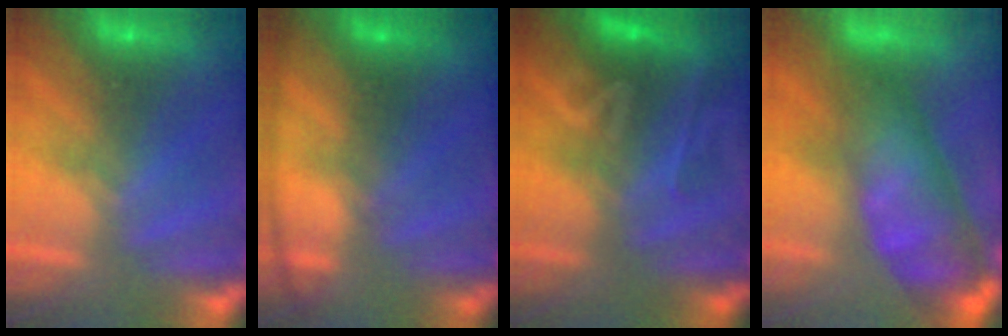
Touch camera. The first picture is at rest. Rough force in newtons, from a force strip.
{"total": 11.5}
{"total": 2.2}
{"total": 10.8}